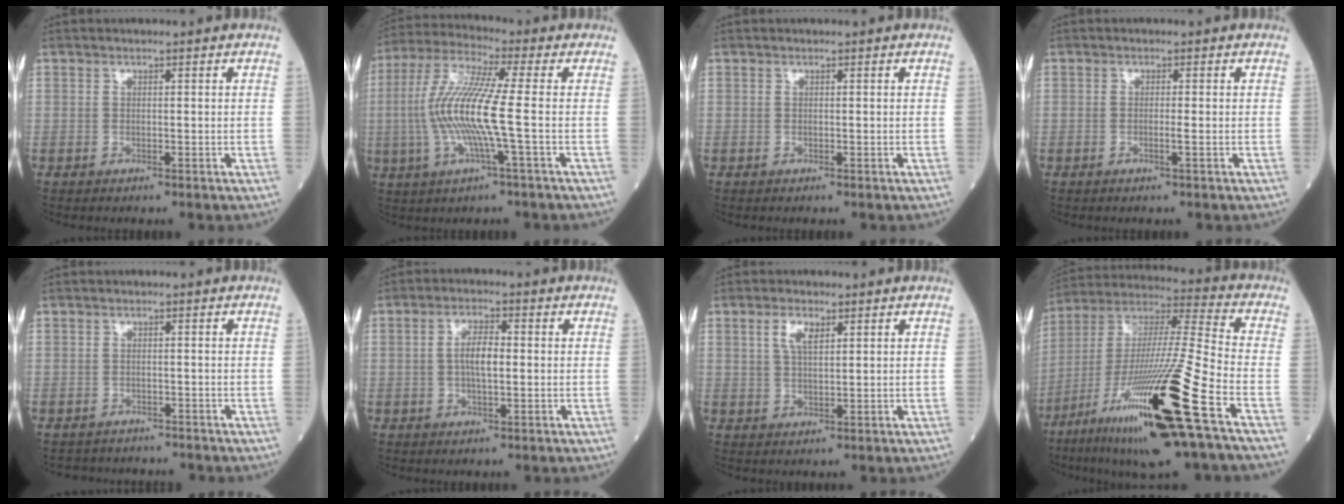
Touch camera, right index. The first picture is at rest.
{"total": 12.0, "force": [-1.4, 0.1, 11.9], "torque": [-0.253, 0.005, -0.037]}
{"total": 0.0}
{"total": 1.1, "force": [-0.3, -0.2, 1.1], "torque": [-0.022, -0.001, -0.008]}
{"total": 3.2, "force": [-2.9, 1.2, -0.4], "torque": [0.005, 0.001, -0.046]}
{"total": 4.4, "force": [0.0, 1.3, 4.2], "torque": [-0.083, 0.007, -0.002]}
{"total": 3.5, "force": [1.6, 1.2, 2.8], "torque": [-0.059, 0.006, 0.033]}
{"total": 24.8, "force": [-11.5, 0.6, 22.0], "torque": [-0.406, -0.052, -0.211]}